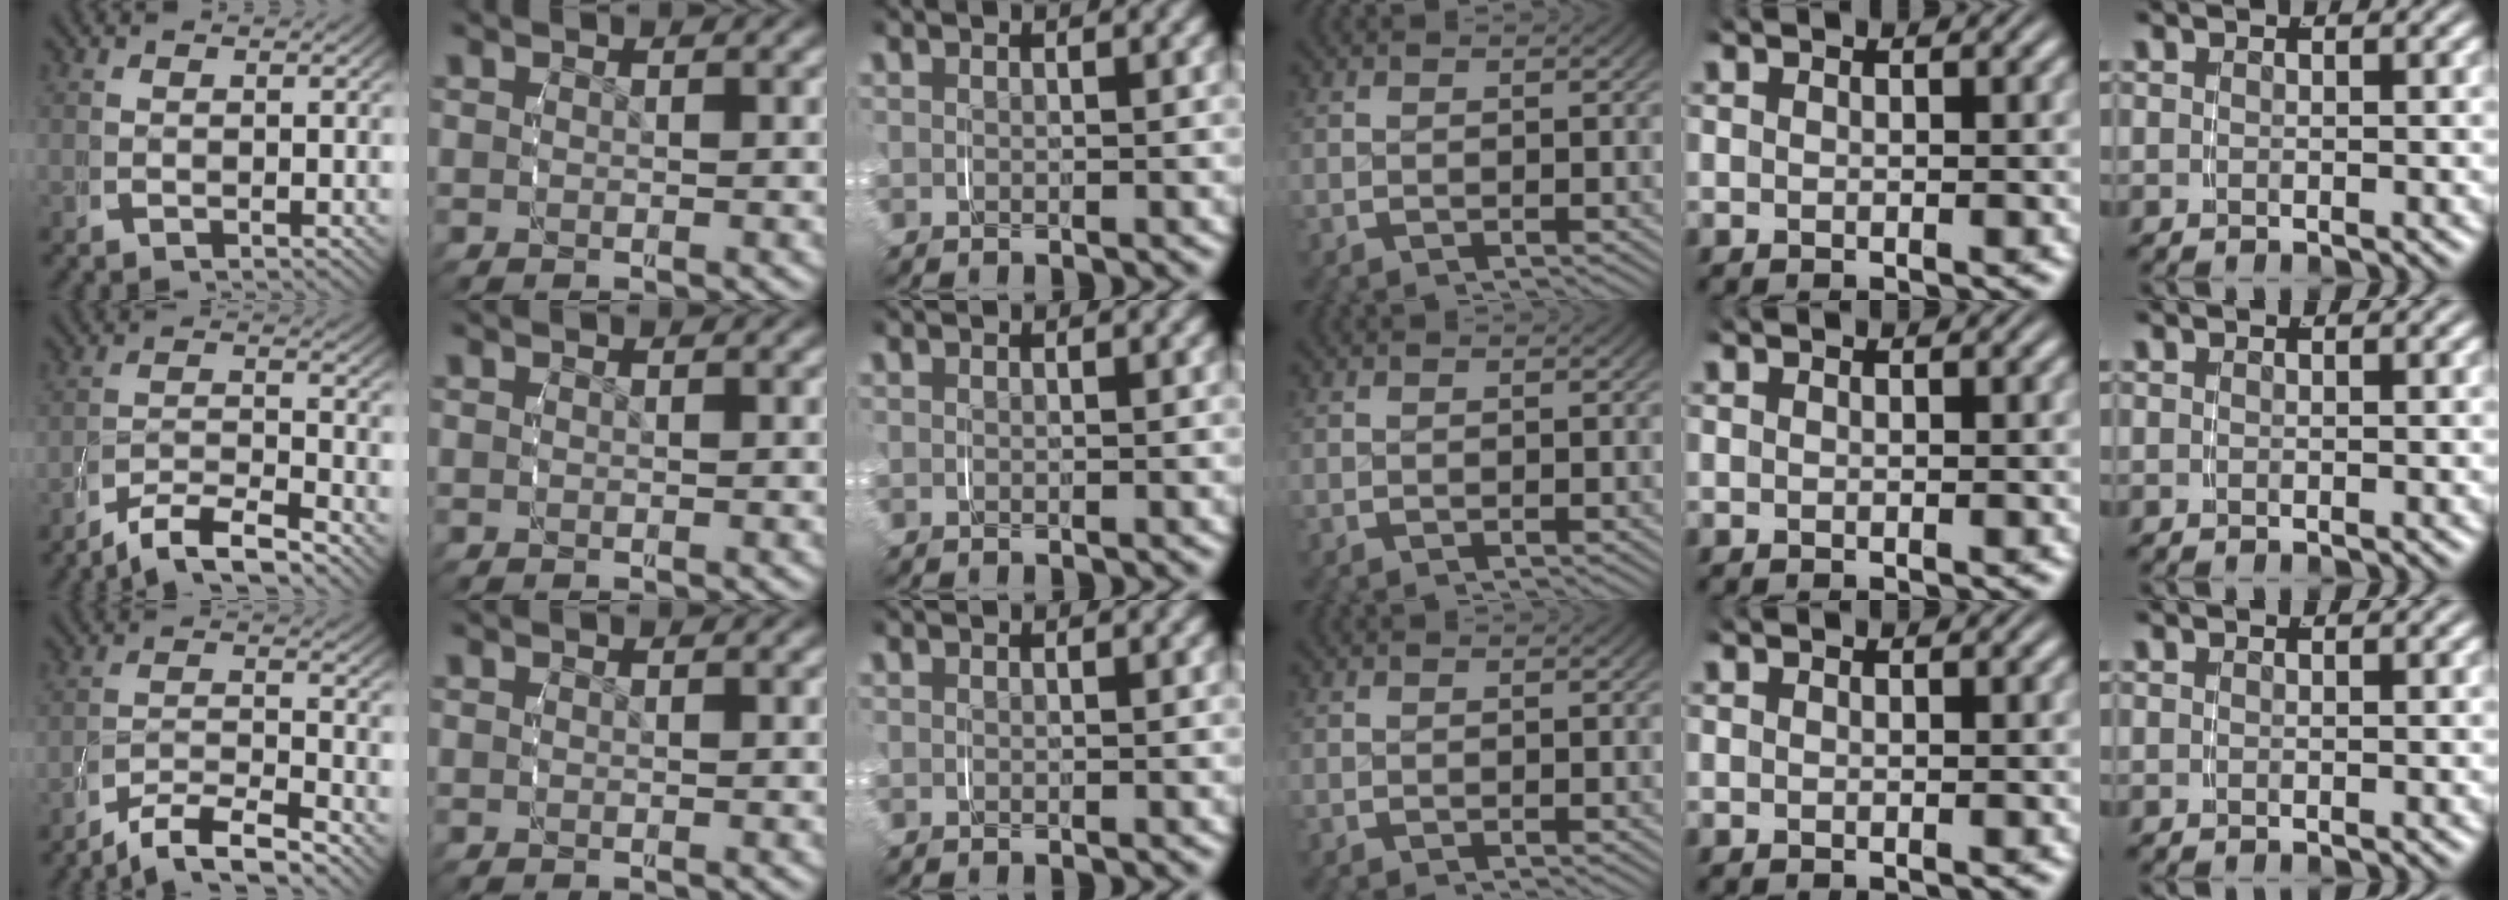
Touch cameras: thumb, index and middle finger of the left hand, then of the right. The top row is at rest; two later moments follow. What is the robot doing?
{"motion": "grasp_and_lifting", "object": "measuring cup"}